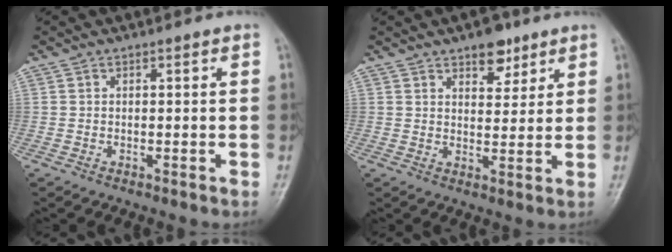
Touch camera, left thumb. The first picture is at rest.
{"total": 5.8, "force": [3.8, 3.0, 3.1], "torque": [-0.017, -0.021, 0.056]}